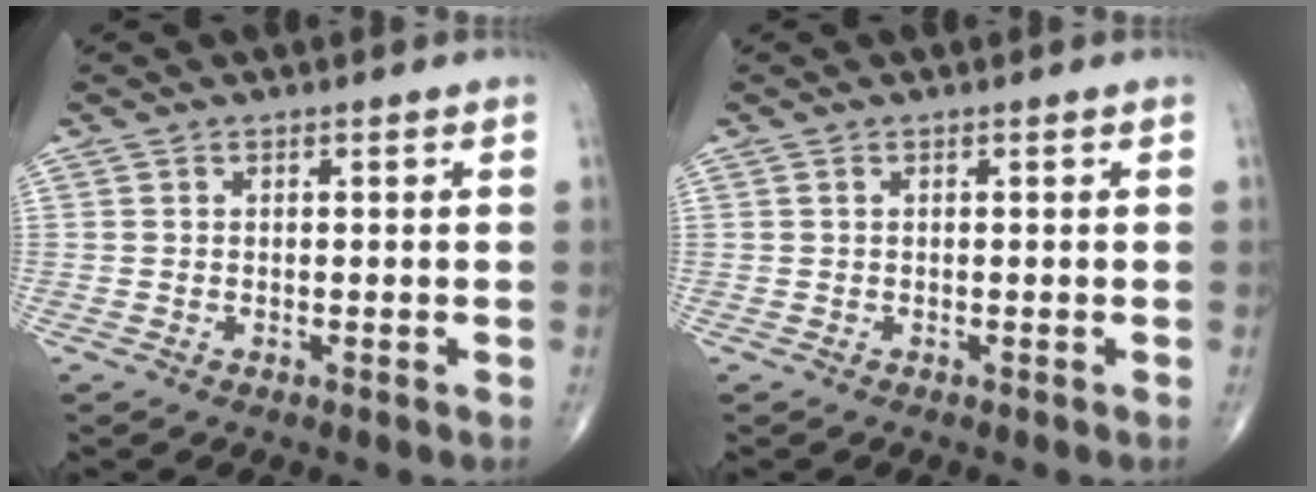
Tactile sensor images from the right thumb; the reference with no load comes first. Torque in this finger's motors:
{"motor_torque": [-0.43, -0.05, 0.19, 0.08, -0.01]}